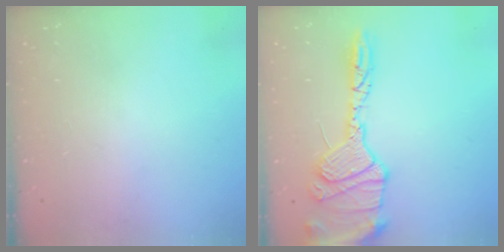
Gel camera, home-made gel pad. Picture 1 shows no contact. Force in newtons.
{"total": 17.9, "press": 17.7, "slide": 2.5}